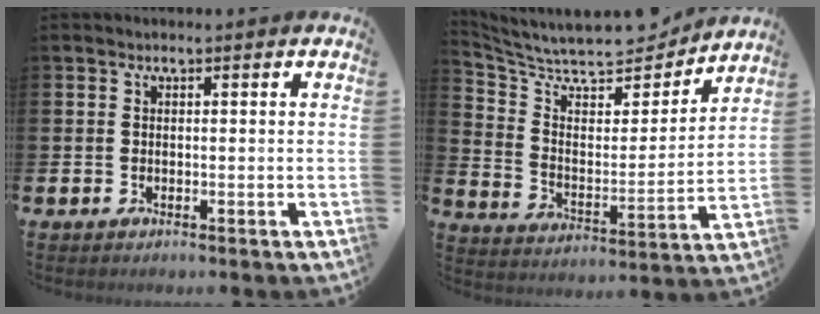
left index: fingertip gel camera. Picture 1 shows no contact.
{"total": 8.7, "force": [8.0, 2.2, 2.5], "torque": [-0.094, -0.060, 0.139]}